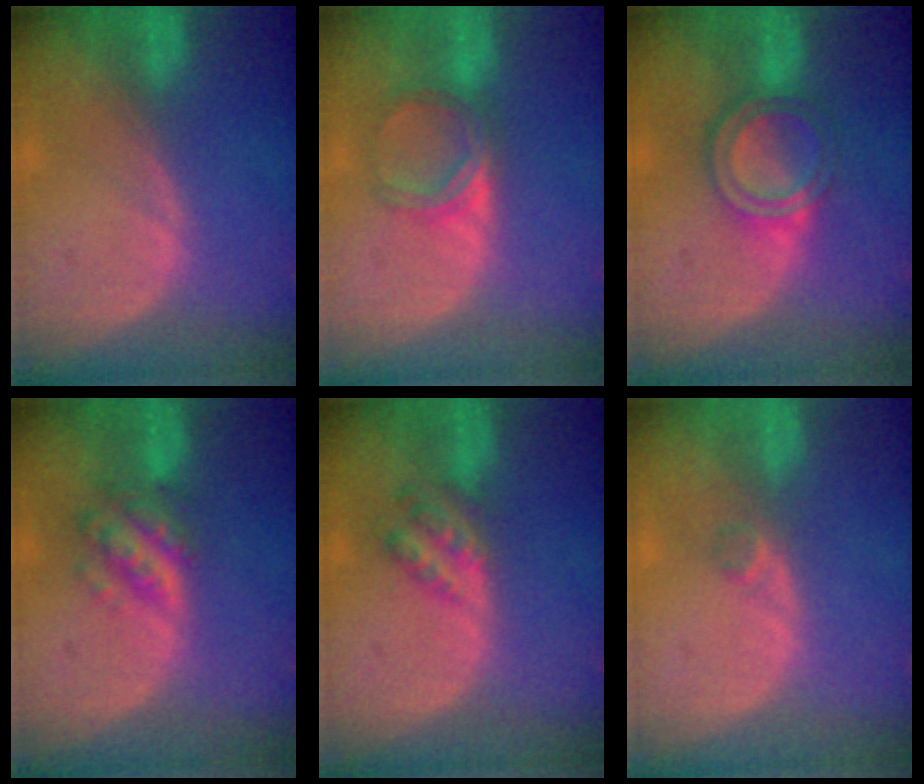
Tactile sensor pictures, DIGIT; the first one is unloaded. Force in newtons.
{"total": 5.1, "press": 4.5, "slide": 2.3}
{"total": 6.2, "press": 5.3, "slide": 3.1}
{"total": 5.6, "press": 5.2, "slide": 2.1}
{"total": 4.5, "press": 4.0, "slide": 2.0}
{"total": 1.3, "press": 1.1, "slide": 0.7}